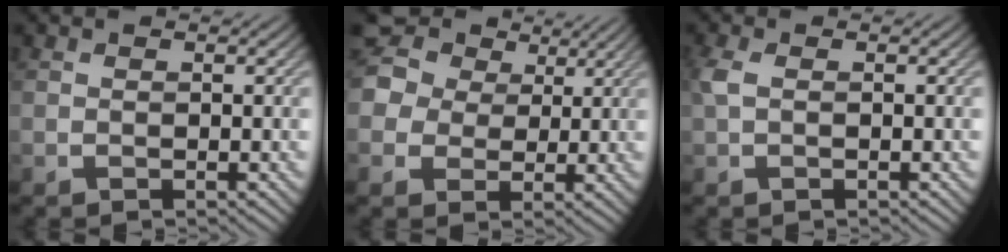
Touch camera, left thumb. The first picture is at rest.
{"total": 11.2, "force": [5.0, 9.1, 4.3], "torque": [-0.152, 0.036, 0.093]}
{"total": 1.6, "force": [0.2, 0.7, 1.4], "torque": [-0.041, 0.005, 0.000]}